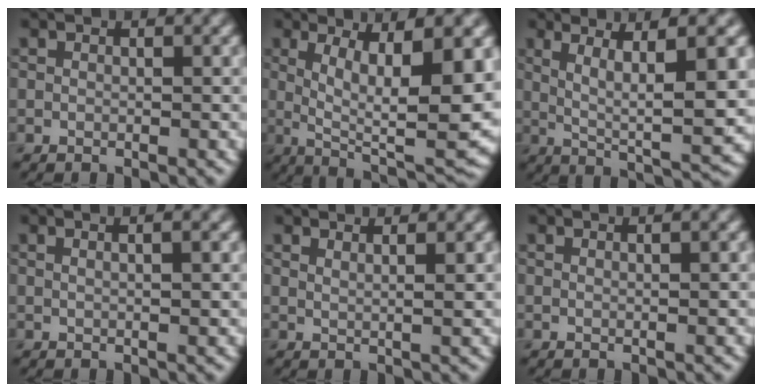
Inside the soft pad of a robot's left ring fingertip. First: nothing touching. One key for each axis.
{"total": 12.4, "fx": 1.3, "fy": 3.9, "fz": 11.7, "tx": -0.165, "ty": -0.010, "tz": 0.022}
{"total": 8.7, "fx": 1.5, "fy": 1.8, "fz": 8.4, "tx": -0.135, "ty": 0.002, "tz": 0.030}
{"total": 2.8, "fx": 1.0, "fy": 1.0, "fz": 2.4, "tx": -0.015, "ty": 0.003, "tz": -0.005}
{"total": 2.2, "fx": 1.4, "fy": 0.9, "fz": 1.4, "tx": -0.006, "ty": 0.005, "tz": 0.000}
{"total": 1.3, "fx": 0.4, "fy": 0.5, "fz": 1.2, "tx": -0.013, "ty": 0.001, "tz": -0.003}